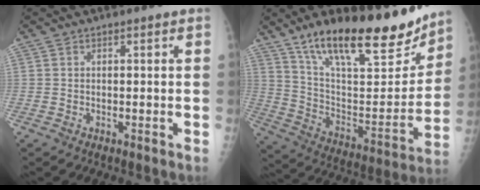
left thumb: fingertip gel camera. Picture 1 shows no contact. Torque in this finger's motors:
{"motor_torque": [1.14, 0.57, 1.46, -1.31, 0.35]}